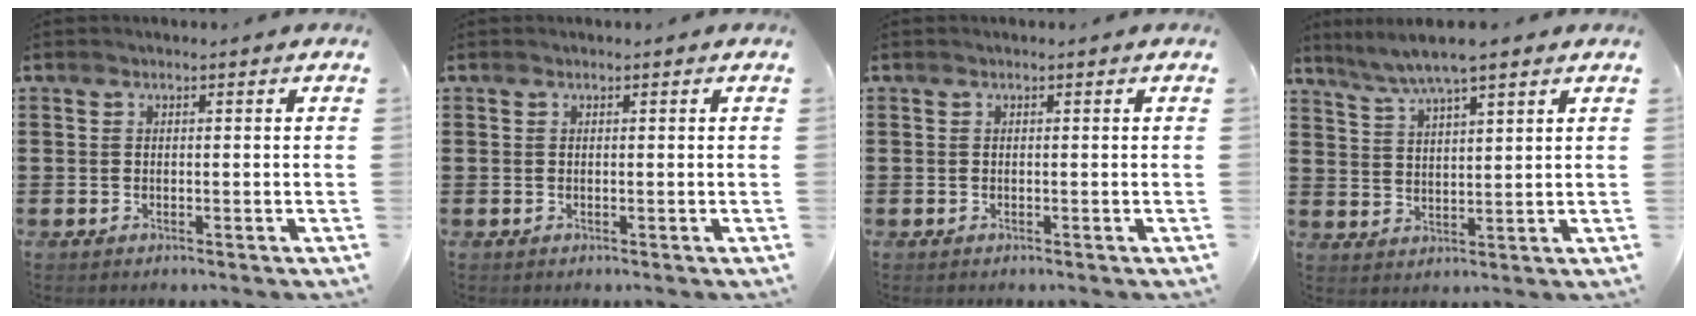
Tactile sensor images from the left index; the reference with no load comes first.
{"total": 0.0}
{"total": 0.0}
{"total": 5.5, "force": [4.6, 0.3, 3.0], "torque": [-0.071, -0.010, 0.080]}